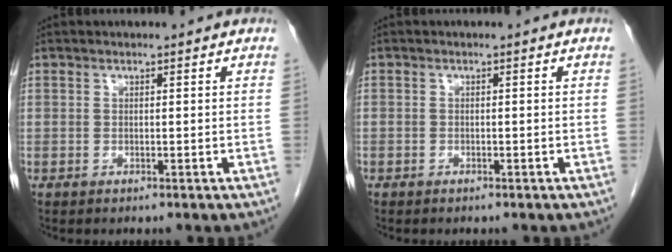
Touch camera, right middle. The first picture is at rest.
{"total": 0.6, "force": [-0.4, 0.4, 0.0], "torque": [-0.002, 0.005, -0.010]}